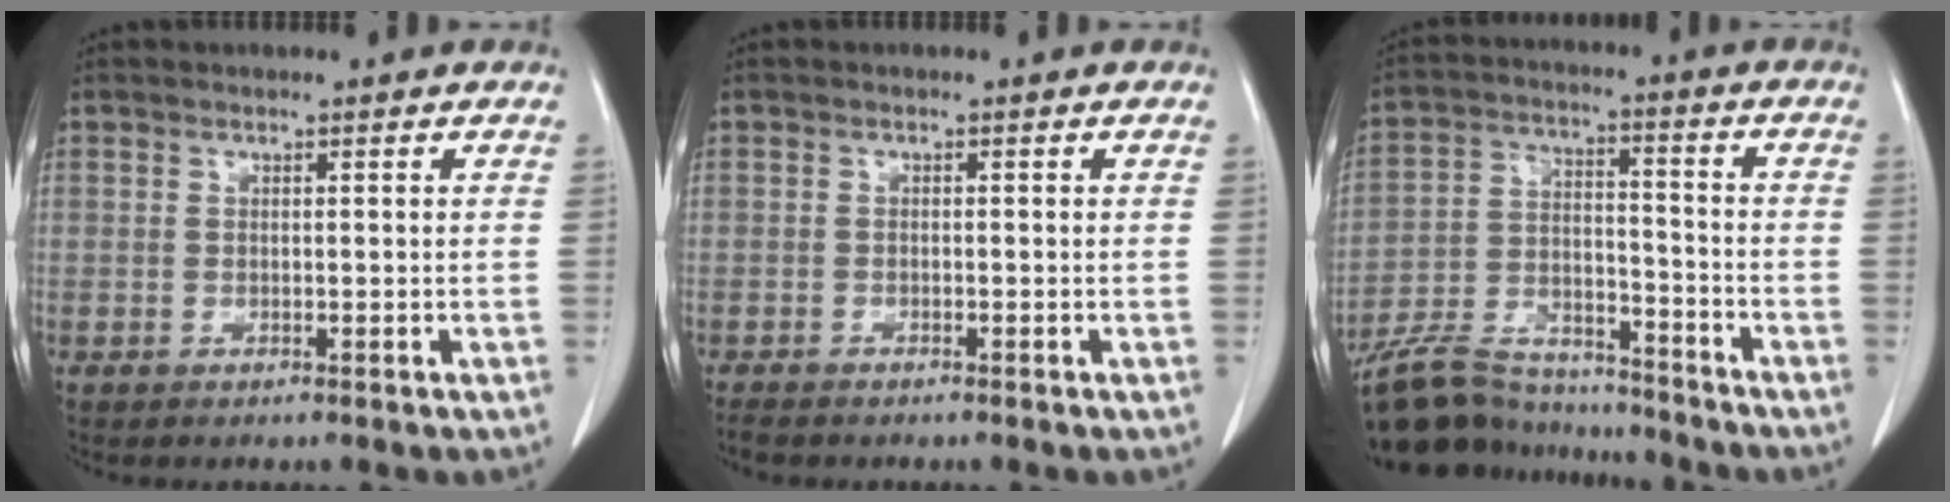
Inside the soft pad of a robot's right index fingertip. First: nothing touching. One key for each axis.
{"total": 2.8, "fx": -2.2, "fy": 1.2, "fz": 1.3, "tx": -0.029, "ty": -0.004, "tz": -0.033}
{"total": 18.2, "fx": -16.4, "fy": 5.4, "fz": 5.8, "tx": -0.136, "ty": 0.006, "tz": -0.274}